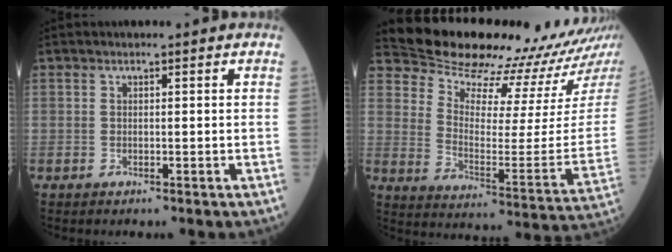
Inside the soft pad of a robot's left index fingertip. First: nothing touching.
{"total": 20.6, "force": [19.8, 0.5, 5.9], "torque": [-0.112, -0.110, 0.269]}